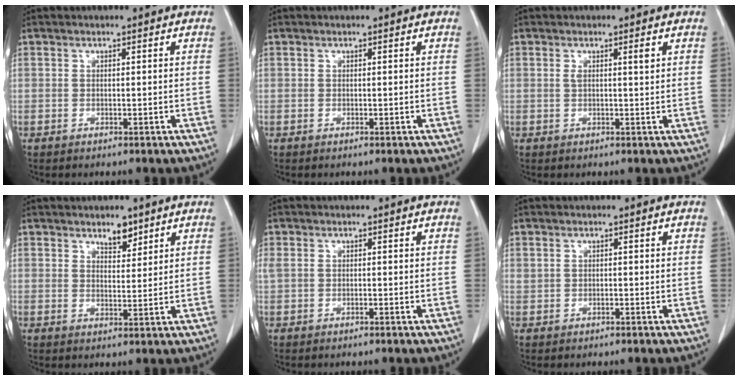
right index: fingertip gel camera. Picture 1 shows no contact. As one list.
[{"total": 0.0}, {"total": 1.8, "force": [0.8, 0.1, 1.6], "torque": [-0.033, 0.008, 0.017]}, {"total": 3.3, "force": [2.5, 1.4, 1.6], "torque": [-0.024, -0.006, 0.042]}, {"total": 1.0, "force": [0.2, 0.6, 0.7], "torque": [-0.034, 0.009, 0.012]}, {"total": 0.5, "force": [0.2, 0.3, 0.3], "torque": [-0.008, 0.003, 0.006]}]